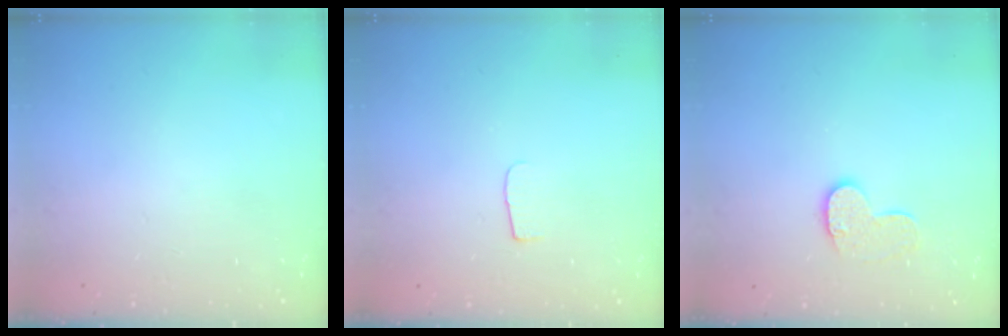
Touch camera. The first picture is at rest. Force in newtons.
{"total": 4.5, "press": 4.4, "slide": 0.5}
{"total": 9.1, "press": 9.0, "slide": 0.6}